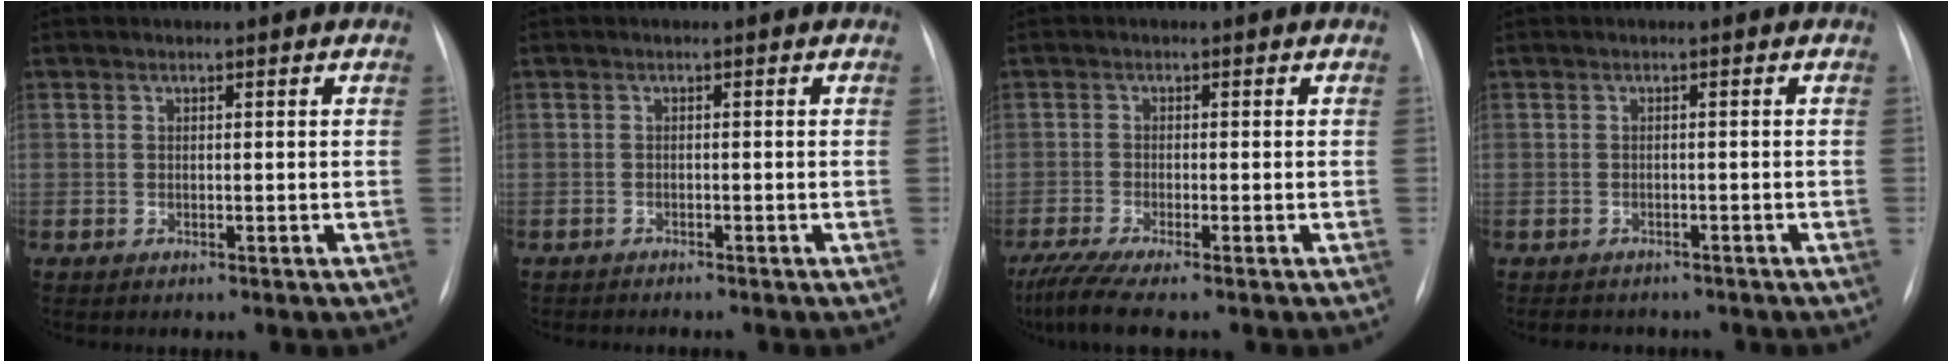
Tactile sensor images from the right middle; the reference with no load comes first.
{"total": 1.8, "force": [-1.7, 0.3, 0.5], "torque": [-0.007, -0.004, -0.022]}
{"total": 5.6, "force": [-4.4, -0.1, 3.6], "torque": [-0.070, -0.019, -0.079]}
{"total": 4.9, "force": [-4.2, 2.1, 1.2], "torque": [-0.015, 0.001, -0.048]}